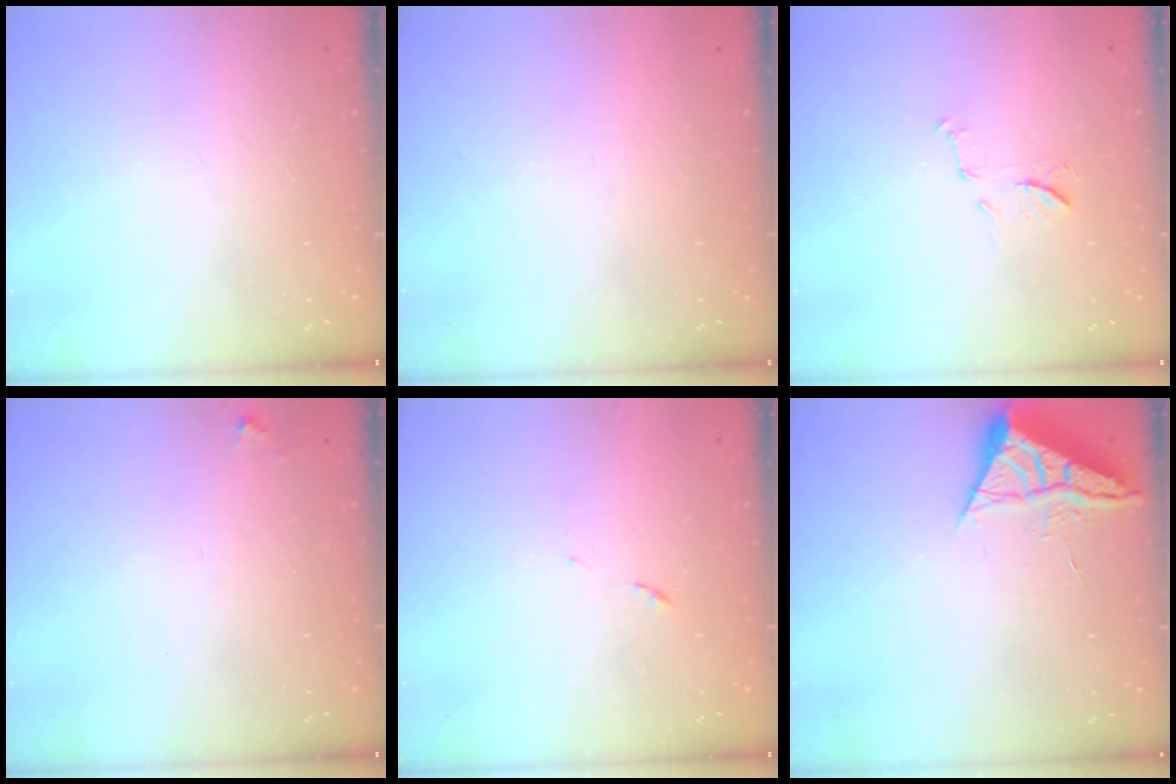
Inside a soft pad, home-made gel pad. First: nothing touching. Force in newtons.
{"total": 1.5, "press": 1.5, "slide": 0.1}
{"total": 7.4, "press": 7.3, "slide": 0.6}
{"total": 3.1, "press": 3.1, "slide": 0.1}
{"total": 5.6, "press": 5.6, "slide": 0.4}
{"total": 6.0, "press": 5.9, "slide": 0.4}